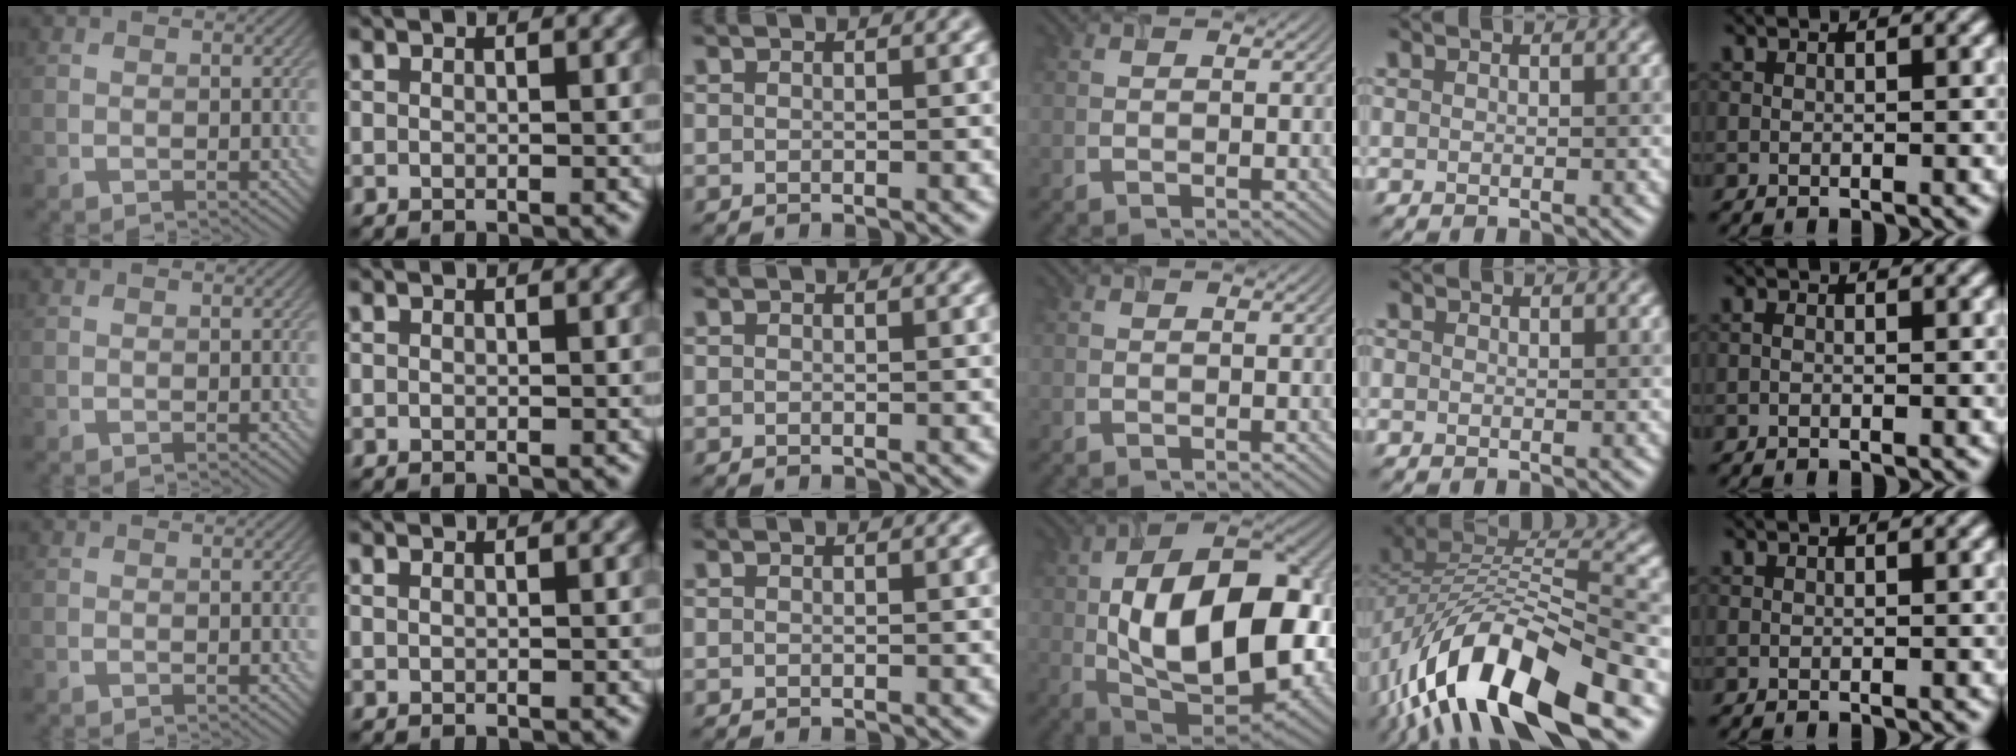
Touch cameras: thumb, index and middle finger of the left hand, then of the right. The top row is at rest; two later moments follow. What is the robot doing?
{"motion": "extract", "object": "airpods case & airpods"}